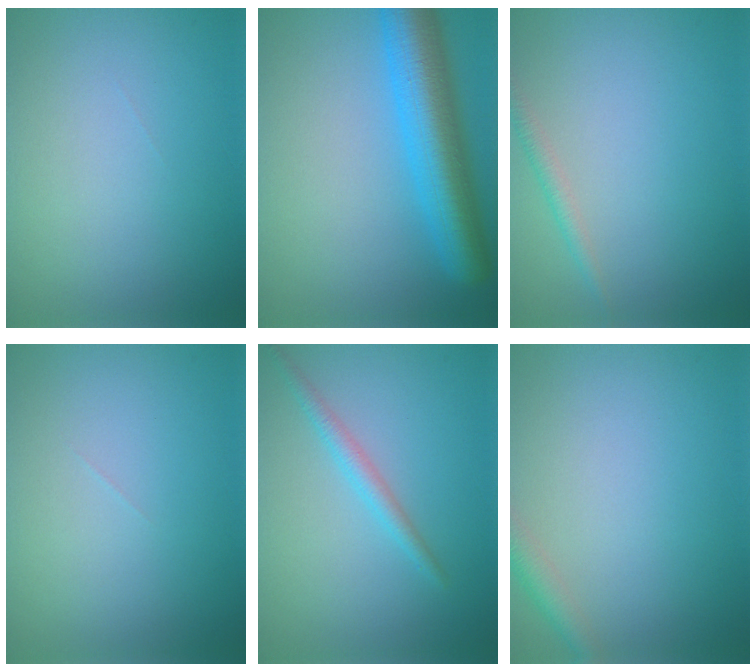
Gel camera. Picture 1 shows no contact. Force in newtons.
{"total": 8.2, "press": 8.2, "slide": 0.3}
{"total": 1.5, "press": 1.5, "slide": 0.0}
{"total": 0.0}
{"total": 1.8, "press": 1.8, "slide": 0.1}
{"total": 2.0, "press": 2.0, "slide": 0.1}